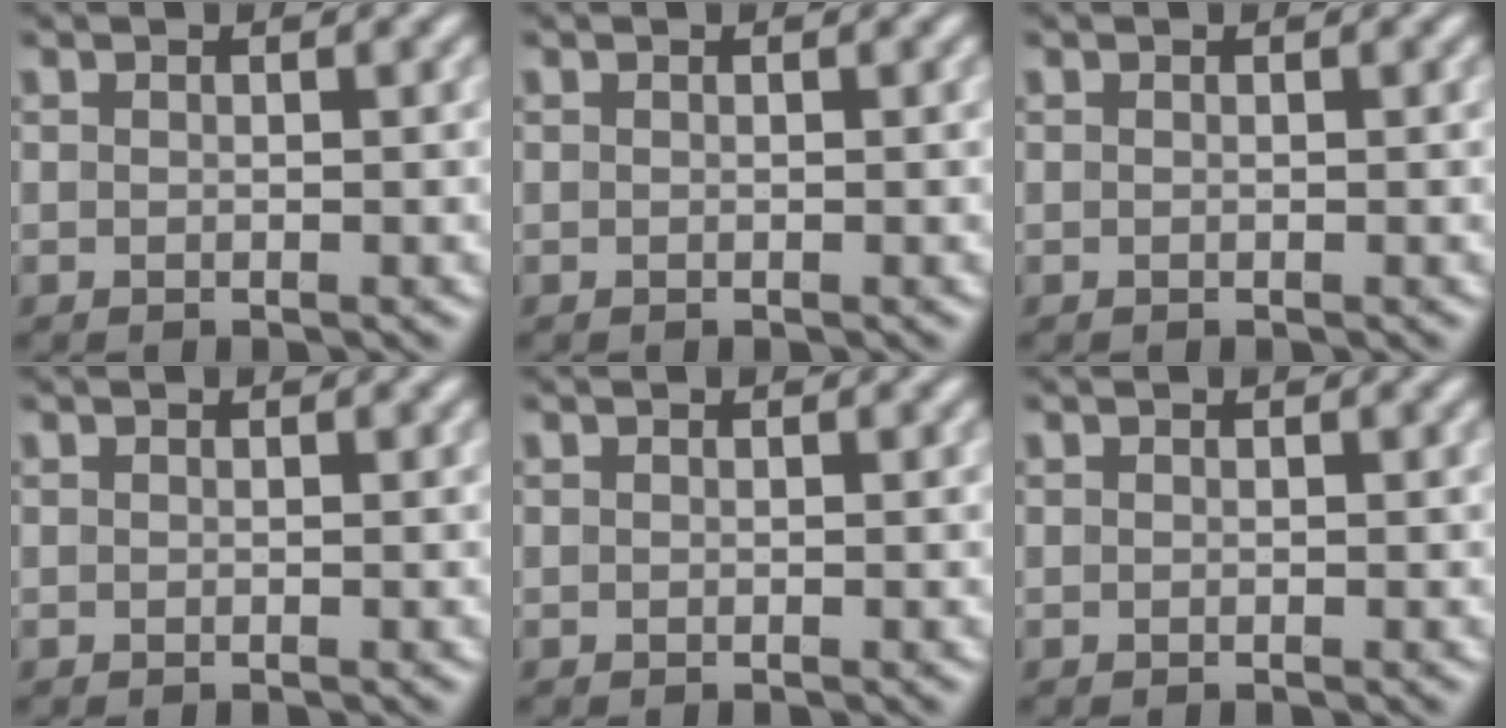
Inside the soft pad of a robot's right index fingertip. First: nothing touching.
{"total": 0.0}
{"total": 0.0}
{"total": 0.0}
{"total": 0.0}
{"total": 0.0}